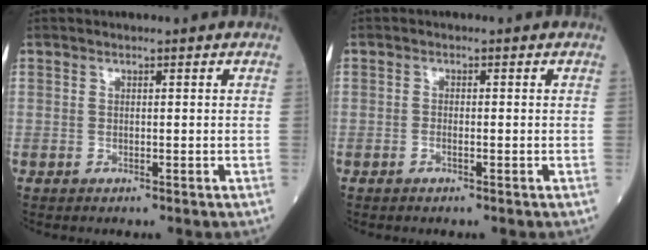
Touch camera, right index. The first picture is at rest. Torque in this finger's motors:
{"motor_torque": [0.04, 0.08, -0.04, 0.01]}